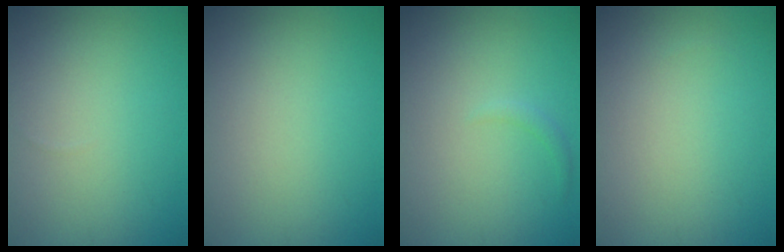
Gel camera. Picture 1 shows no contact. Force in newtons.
{"total": 0.0}
{"total": 0.7, "press": 0.7, "slide": 0.1}
{"total": 0.0}